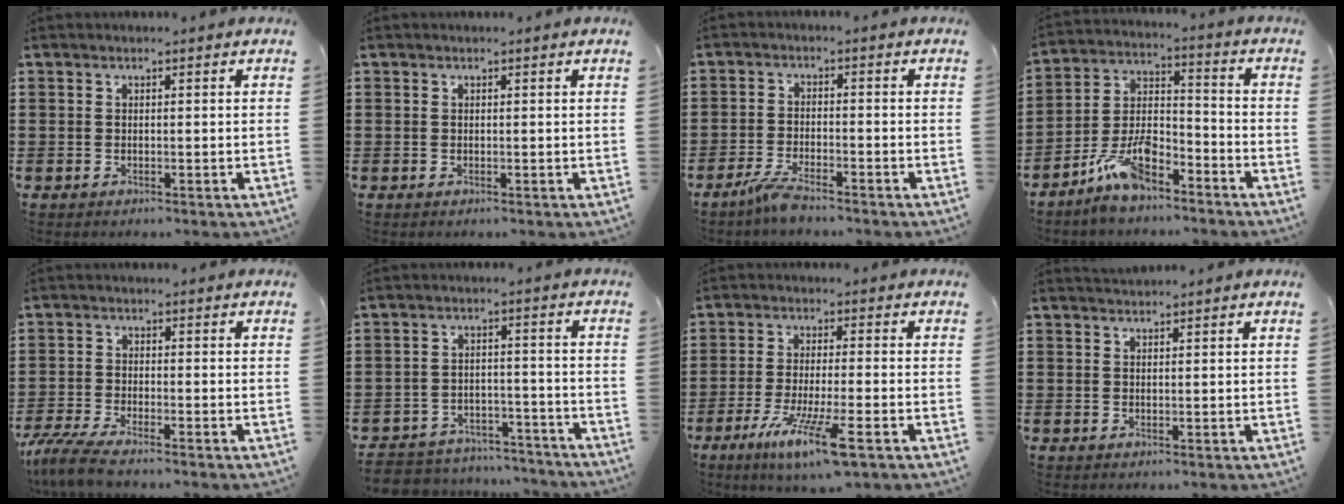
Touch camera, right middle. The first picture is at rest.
{"total": 0.0}
{"total": 3.7, "force": [-3.3, 0.7, 1.6], "torque": [-0.041, 0.003, -0.069]}
{"total": 8.8, "force": [-7.1, 2.9, 4.5], "torque": [-0.099, 0.009, -0.137]}
{"total": 4.5, "force": [-4.0, 0.3, 2.1], "torque": [-0.064, -0.016, -0.084]}
{"total": 5.7, "force": [-5.6, 1.0, 0.2], "torque": [-0.007, 0.012, -0.115]}
{"total": 8.6, "force": [-4.8, 0.7, 7.1], "torque": [-0.139, -0.014, -0.089]}
{"total": 1.2, "force": [1.2, 0.2, 0.1], "torque": [-0.004, 0.001, 0.023]}